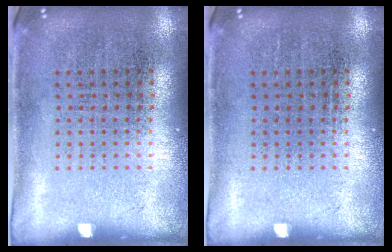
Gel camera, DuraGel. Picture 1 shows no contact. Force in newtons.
{"total": 0.0}